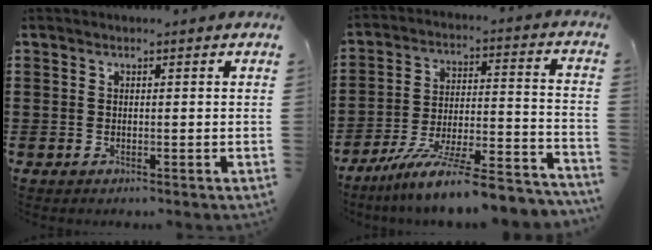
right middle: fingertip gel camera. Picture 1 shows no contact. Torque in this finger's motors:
{"motor_torque": [1.34, -0.79, 0.66, 0.21]}